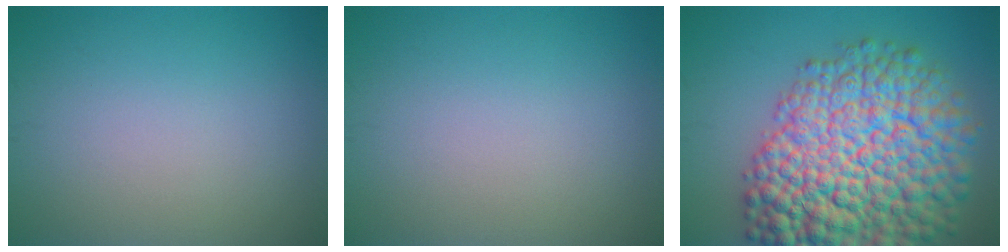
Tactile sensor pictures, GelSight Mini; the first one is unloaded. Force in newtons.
{"total": 0.0}
{"total": 16.1, "press": 16.1, "slide": 0.7}